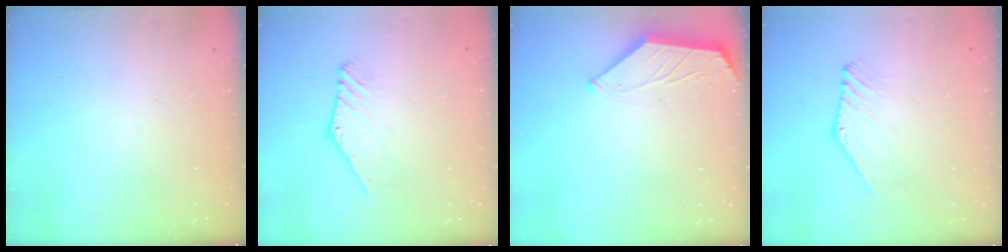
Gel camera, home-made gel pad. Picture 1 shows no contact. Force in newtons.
{"total": 2.0, "press": 2.0, "slide": 0.0}
{"total": 1.6, "press": 1.6, "slide": 0.2}
{"total": 1.1, "press": 1.1, "slide": 0.2}